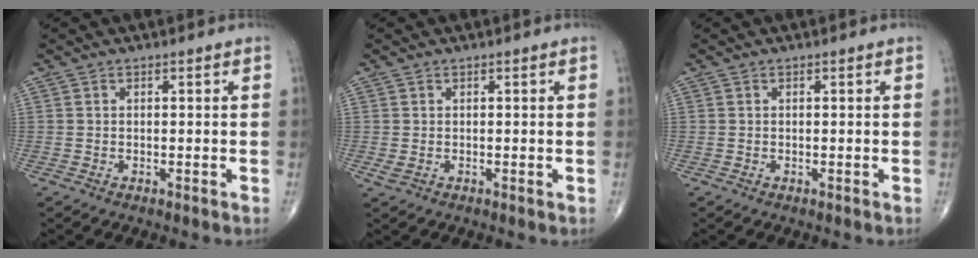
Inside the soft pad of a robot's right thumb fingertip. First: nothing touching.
{"total": 1.2, "force": [0.1, 0.8, 0.9], "torque": [-0.018, 0.000, 0.007]}
{"total": 0.0}